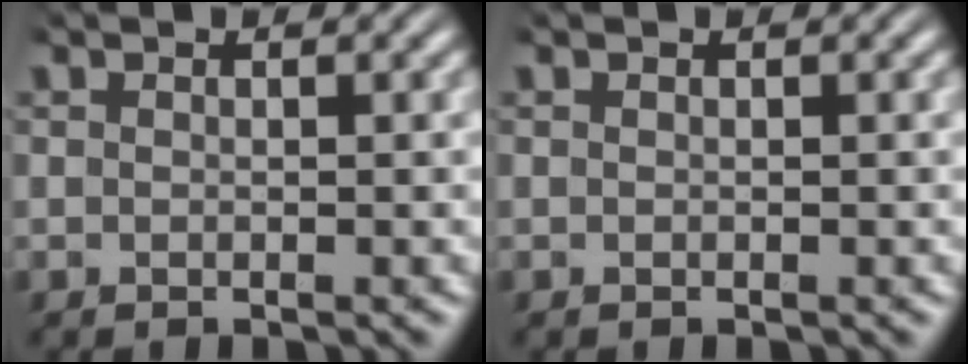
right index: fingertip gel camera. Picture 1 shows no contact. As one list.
[{"total": 0.0}]